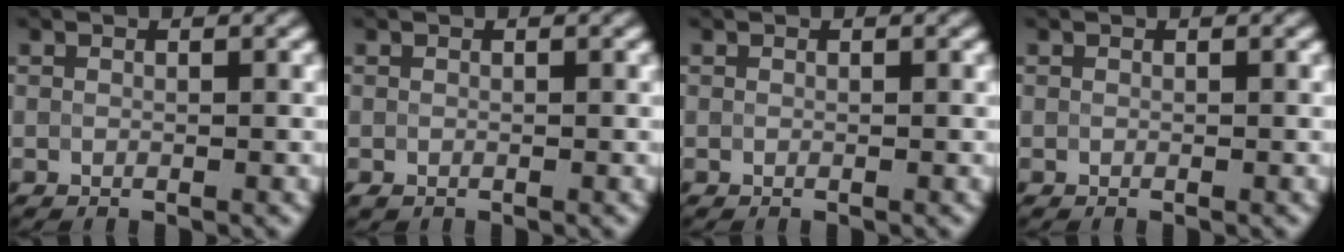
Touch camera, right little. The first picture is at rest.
{"total": 0.6, "force": [-0.4, 0.4, 0.3], "torque": [-0.005, -0.001, -0.007]}
{"total": 0.0}
{"total": 0.0}